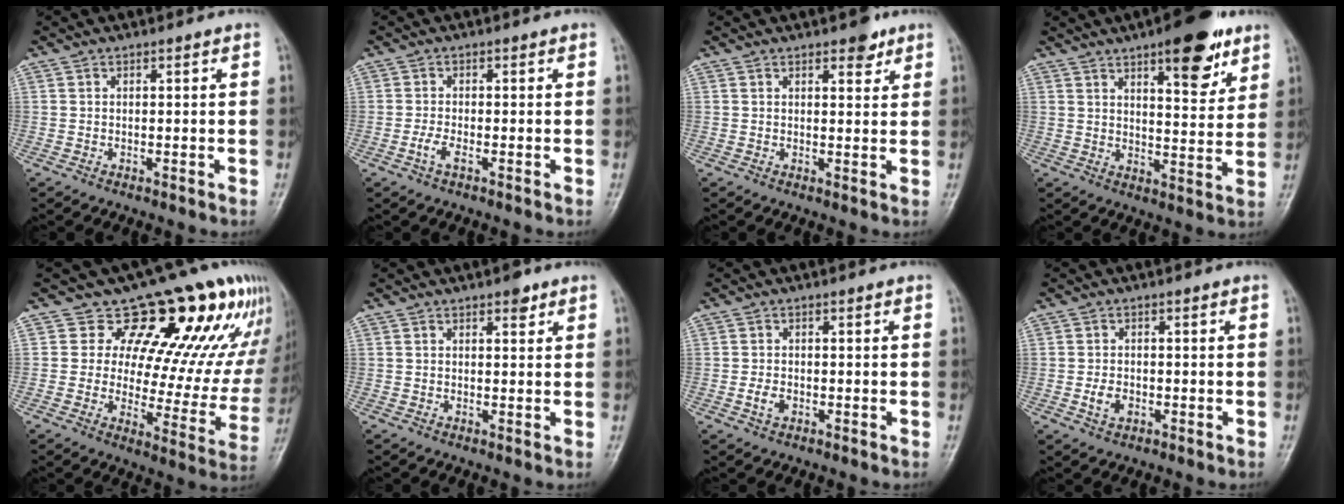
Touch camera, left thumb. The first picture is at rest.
{"total": 2.3, "force": [-1.1, 0.9, 1.9], "torque": [-0.044, 0.004, -0.024]}
{"total": 3.3, "force": [2.2, 1.5, 1.9], "torque": [-0.011, -0.010, 0.029]}
{"total": 13.1, "force": [7.8, 4.5, 9.5], "torque": [-0.099, -0.039, 0.107]}
{"total": 19.4, "force": [12.3, 9.8, 11.5], "torque": [-0.078, -0.066, 0.147]}
{"total": 2.2, "force": [1.4, 1.1, 1.4], "torque": [-0.010, -0.005, 0.017]}
{"total": 2.3, "force": [-0.8, 1.6, 1.5], "torque": [-0.027, 0.002, -0.014]}
{"total": 3.1, "force": [-0.9, 2.2, 2.0], "torque": [-0.032, 0.003, -0.015]}